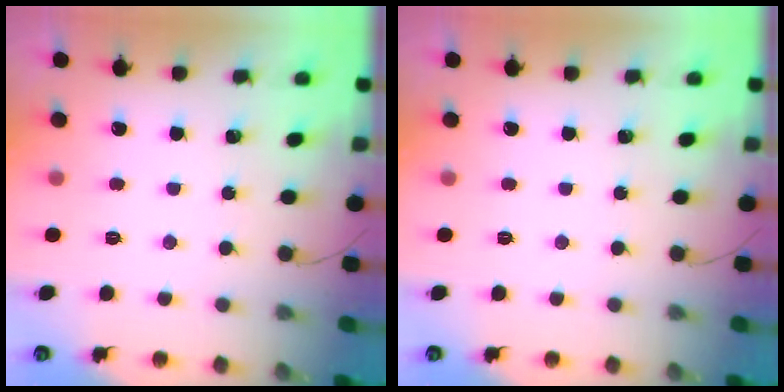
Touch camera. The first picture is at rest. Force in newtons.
{"total": 0.0}